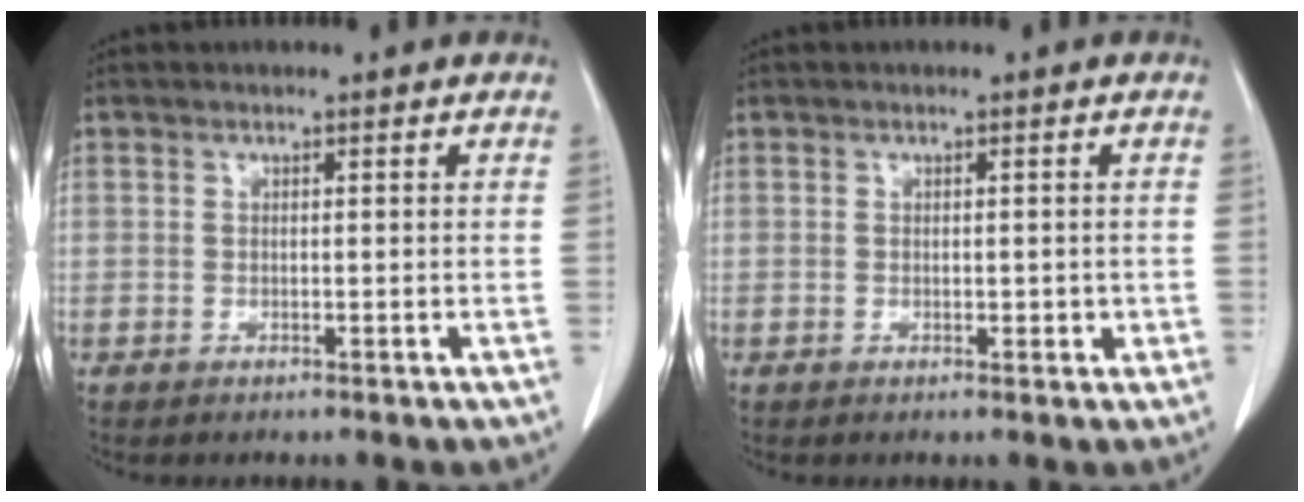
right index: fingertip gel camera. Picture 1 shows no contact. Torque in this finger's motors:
{"motor_torque": [-0.08, 0.17, 0.02, 0.02]}